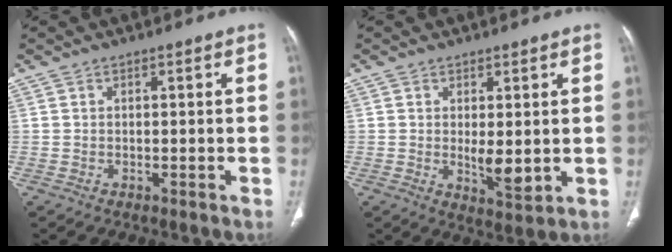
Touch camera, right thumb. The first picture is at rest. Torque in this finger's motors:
{"motor_torque": [1.42, 1.12, 0.24, -0.09, 0.03]}